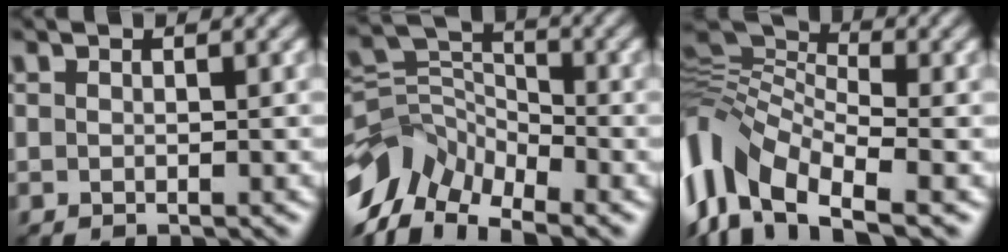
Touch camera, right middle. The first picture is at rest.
{"total": 8.1, "force": [-5.6, 4.4, 4.0], "torque": [-0.074, 0.000, -0.121]}
{"total": 11.7, "force": [-3.8, 6.1, 9.2], "torque": [-0.202, 0.013, -0.090]}